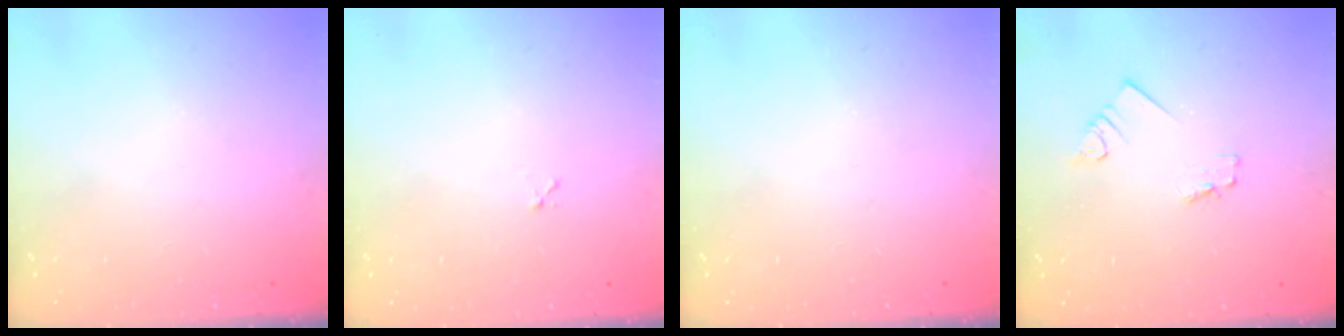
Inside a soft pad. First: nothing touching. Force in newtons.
{"total": 3.4, "press": 3.4, "slide": 0.4}
{"total": 0.0}
{"total": 1.7, "press": 1.7, "slide": 0.3}